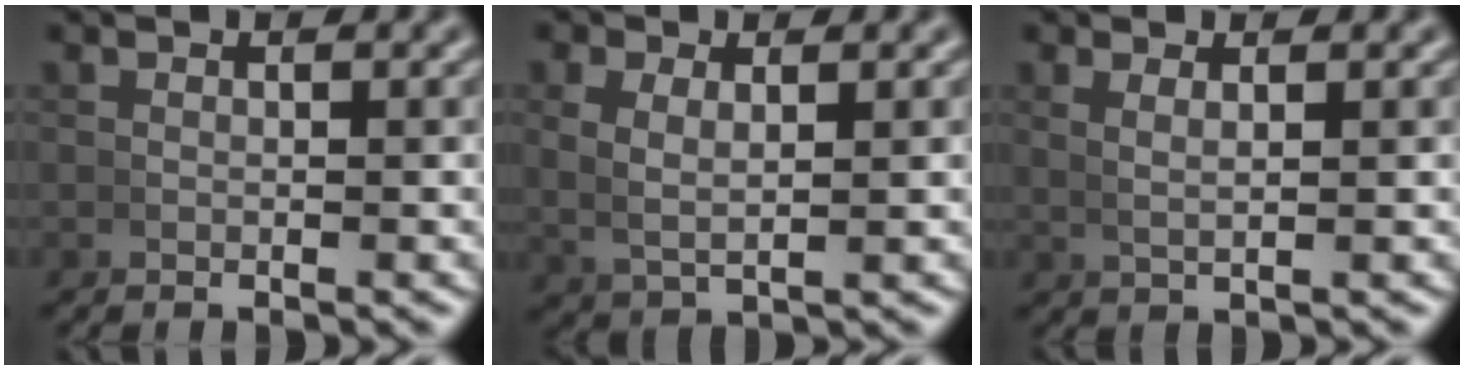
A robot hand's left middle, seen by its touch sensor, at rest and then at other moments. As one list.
[{"total": 3.0, "force": [1.0, 1.6, 2.3], "torque": [-0.047, -0.006, 0.031]}, {"total": 1.4, "force": [1.0, -0.2, 1.1], "torque": [-0.018, -0.002, 0.025]}]